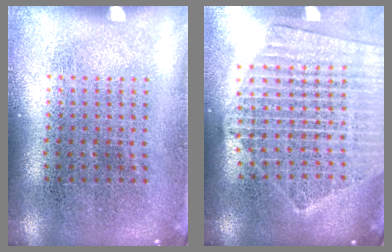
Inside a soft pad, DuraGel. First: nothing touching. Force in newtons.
{"total": 2.2, "press": 1.9, "slide": 1.1}